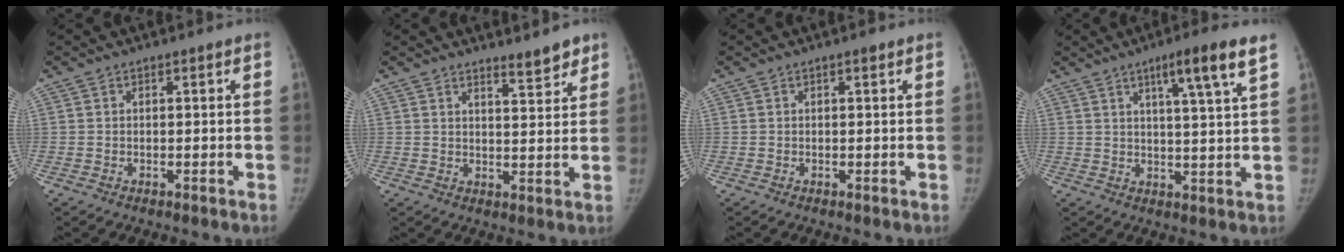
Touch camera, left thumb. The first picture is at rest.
{"total": 4.5, "force": [3.8, 1.1, 2.0], "torque": [-0.014, -0.033, 0.056]}
{"total": 0.7, "force": [0.4, 0.3, 0.5], "torque": [-0.007, -0.001, 0.006]}
{"total": 8.7, "force": [5.0, 0.1, 7.2], "torque": [-0.113, -0.022, 0.075]}